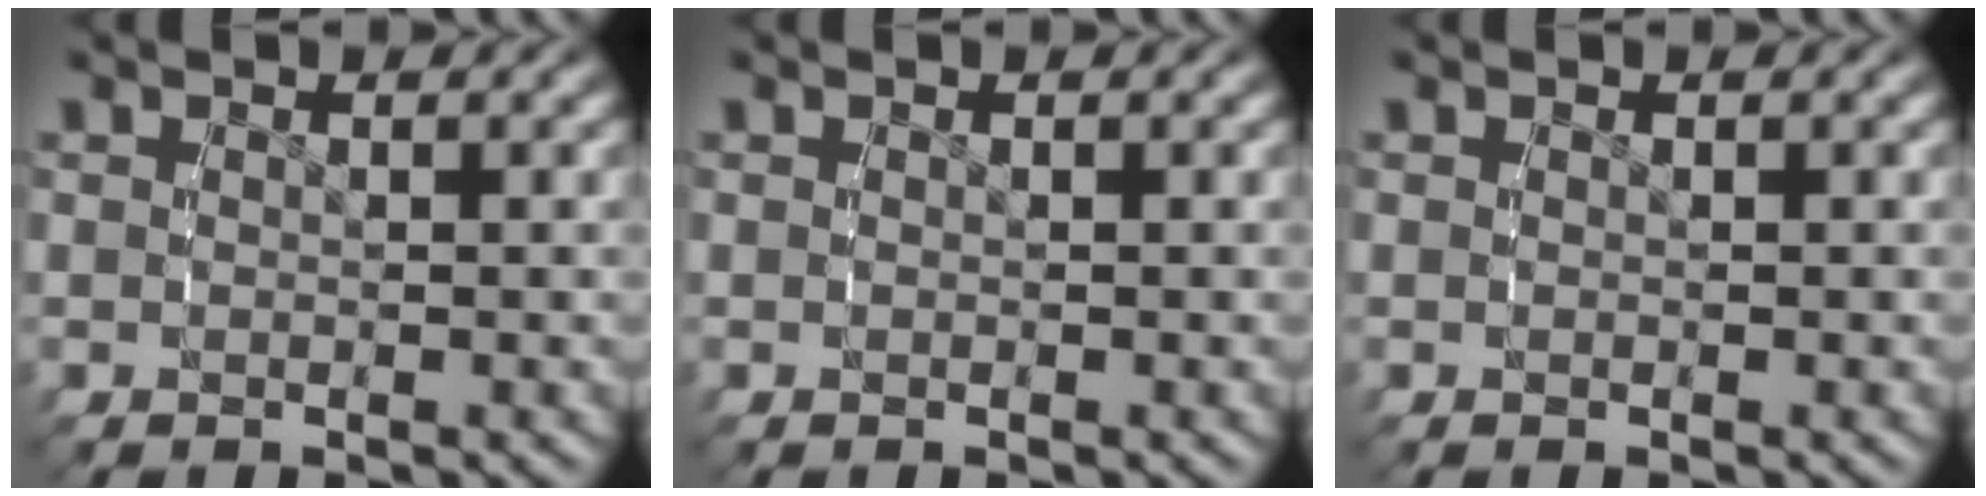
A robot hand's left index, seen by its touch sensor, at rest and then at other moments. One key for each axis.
{"total": 0.0}
{"total": 0.0}